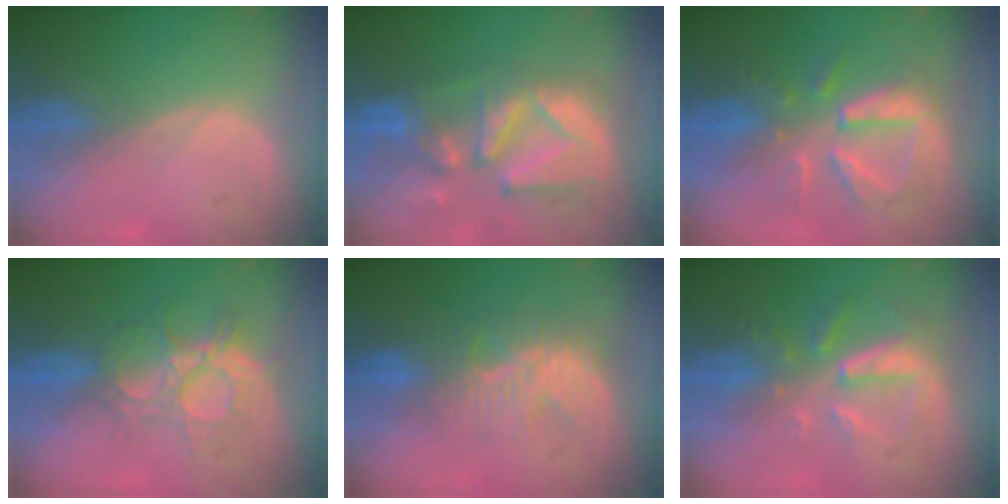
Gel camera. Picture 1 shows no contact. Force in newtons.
{"total": 12.7, "press": 11.2, "slide": 6.0}
{"total": 9.3, "press": 8.9, "slide": 2.8}
{"total": 8.7, "press": 8.0, "slide": 3.4}
{"total": 8.0, "press": 7.8, "slide": 2.1}
{"total": 8.0, "press": 7.3, "slide": 3.3}